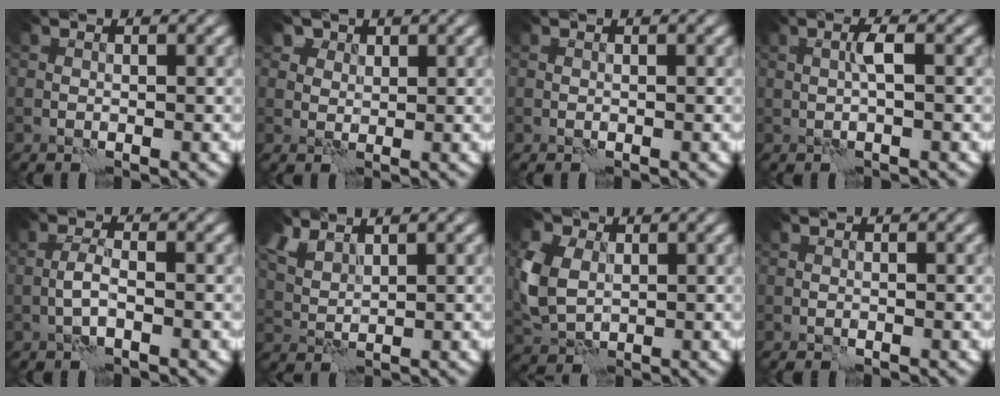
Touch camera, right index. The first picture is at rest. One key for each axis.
{"total": 3.9, "fx": 2.7, "fy": 2.5, "fz": 1.2, "tx": -0.026, "ty": 0.005, "tz": 0.040}
{"total": 0.0}
{"total": 1.2, "fx": 0.2, "fy": -0.2, "fz": 1.1, "tx": -0.023, "ty": 0.004, "tz": 0.004}
{"total": 1.4, "fx": -0.5, "fy": 0.1, "fz": 1.2, "tx": -0.028, "ty": 0.006, "tz": -0.015}
{"total": 2.4, "fx": 2.2, "fy": 0.6, "fz": 0.7, "tx": -0.025, "ty": 0.002, "tz": 0.051}
{"total": 6.2, "fx": 1.0, "fy": 4.6, "fz": 4.0, "tx": -0.118, "ty": 0.003, "tz": 0.019}
{"total": 0.0}